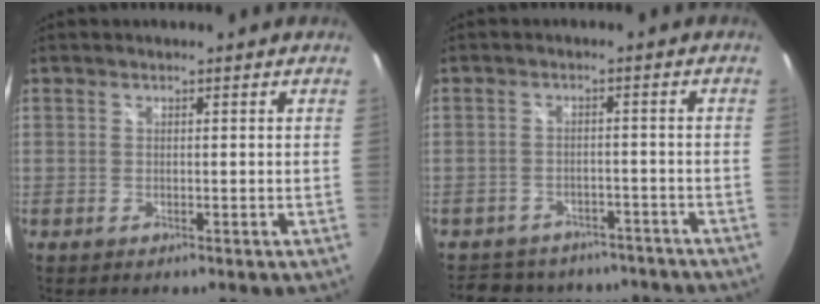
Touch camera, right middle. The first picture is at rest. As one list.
[{"total": 12.4, "force": [-10.4, 5.9, 3.4], "torque": [-0.079, 0.016, -0.131]}]